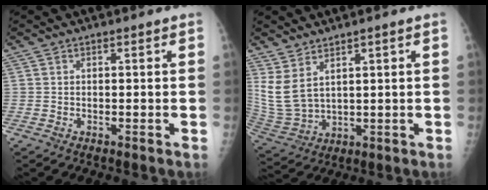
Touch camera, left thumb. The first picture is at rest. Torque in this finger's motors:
{"motor_torque": [0.59, 0.16, 0.88, -0.43, 0.27]}